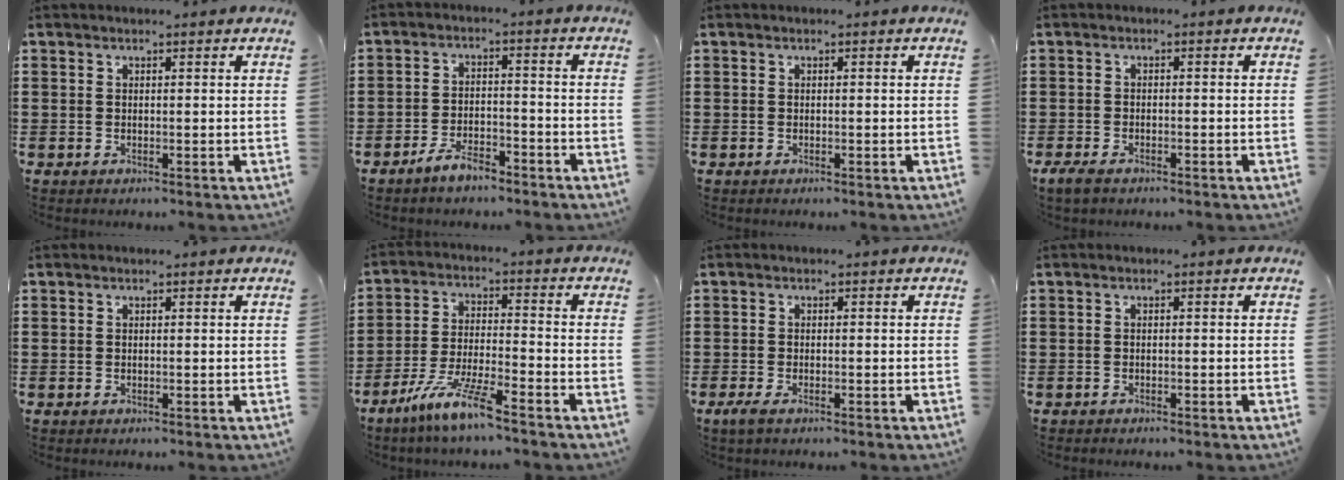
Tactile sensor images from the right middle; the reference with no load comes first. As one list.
[{"total": 4.7, "force": [-4.2, 1.4, 1.8], "torque": [-0.041, 0.007, -0.085]}, {"total": 0.0}, {"total": 2.1, "force": [-1.6, 0.9, 1.1], "torque": [-0.034, -0.005, -0.035]}, {"total": 0.0}, {"total": 8.7, "force": [-7.0, 0.2, 5.2], "torque": [-0.111, -0.013, -0.136]}, {"total": 1.5, "force": [-0.9, 0.5, 1.0], "torque": [-0.028, -0.005, -0.022]}, {"total": 0.9, "force": [-0.8, 0.3, -0.1], "torque": [0.000, 0.000, -0.018]}]